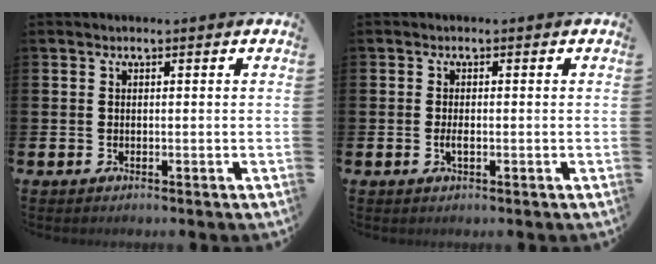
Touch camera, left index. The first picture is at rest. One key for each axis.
{"total": 1.4, "fx": -0.3, "fy": 0.5, "fz": 1.3, "tx": -0.023, "ty": 0.000, "tz": -0.006}